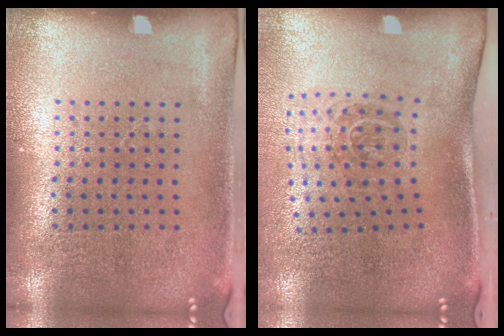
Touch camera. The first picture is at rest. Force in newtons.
{"total": 1.9, "press": 1.2, "slide": 1.5}